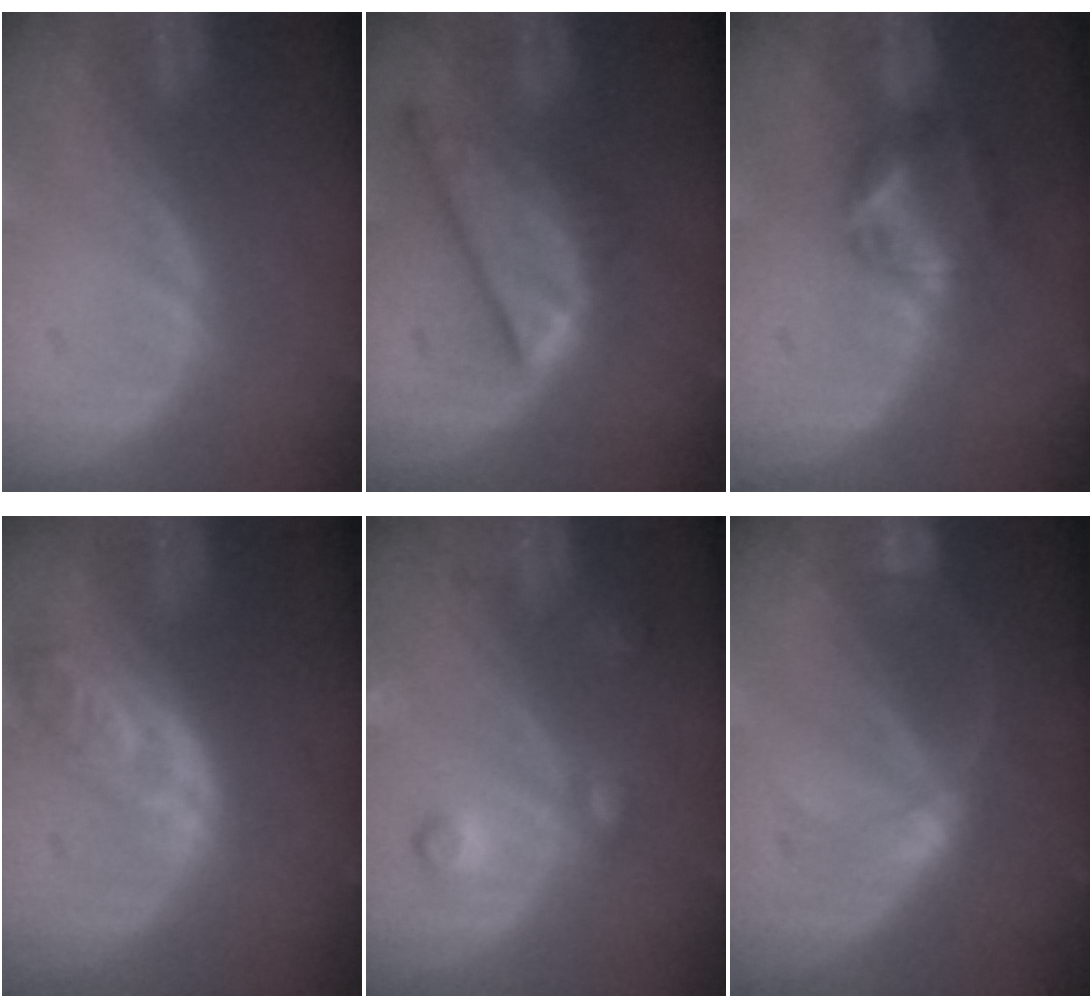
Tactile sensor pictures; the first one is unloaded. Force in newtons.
{"total": 8.7, "press": 7.4, "slide": 4.5}
{"total": 5.8, "press": 5.4, "slide": 2.3}
{"total": 5.8, "press": 5.3, "slide": 2.3}
{"total": 4.5, "press": 4.5, "slide": 0.1}
{"total": 5.1, "press": 4.8, "slide": 1.8}